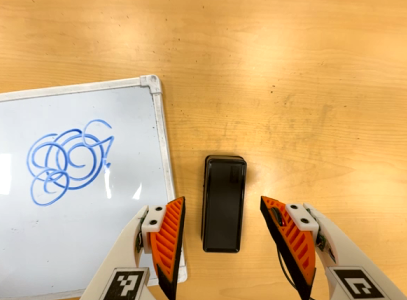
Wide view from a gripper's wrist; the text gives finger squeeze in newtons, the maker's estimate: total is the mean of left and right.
{"total": 0.0}